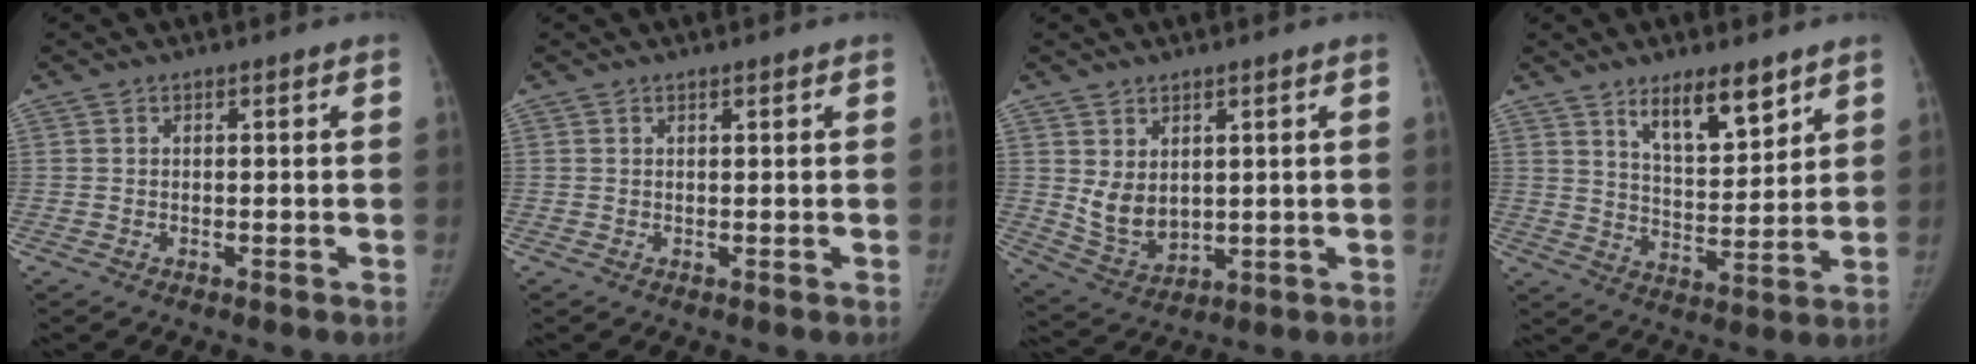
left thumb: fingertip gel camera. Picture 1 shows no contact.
{"total": 0.5, "force": [0.4, 0.1, 0.3], "torque": [-0.004, -0.002, 0.007]}
{"total": 6.9, "force": [1.7, 5.0, 4.4], "torque": [-0.057, -0.023, 0.055]}
{"total": 10.7, "force": [7.0, 3.9, 7.1], "torque": [-0.092, -0.050, 0.124]}